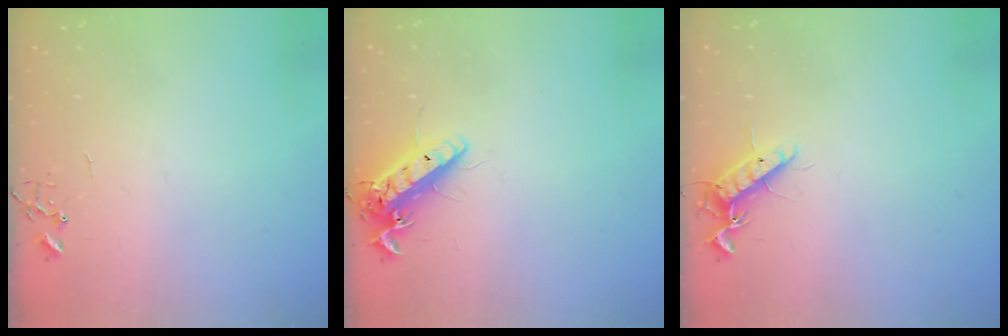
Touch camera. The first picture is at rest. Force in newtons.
{"total": 14.8, "press": 14.5, "slide": 2.8}
{"total": 11.0, "press": 10.9, "slide": 1.9}